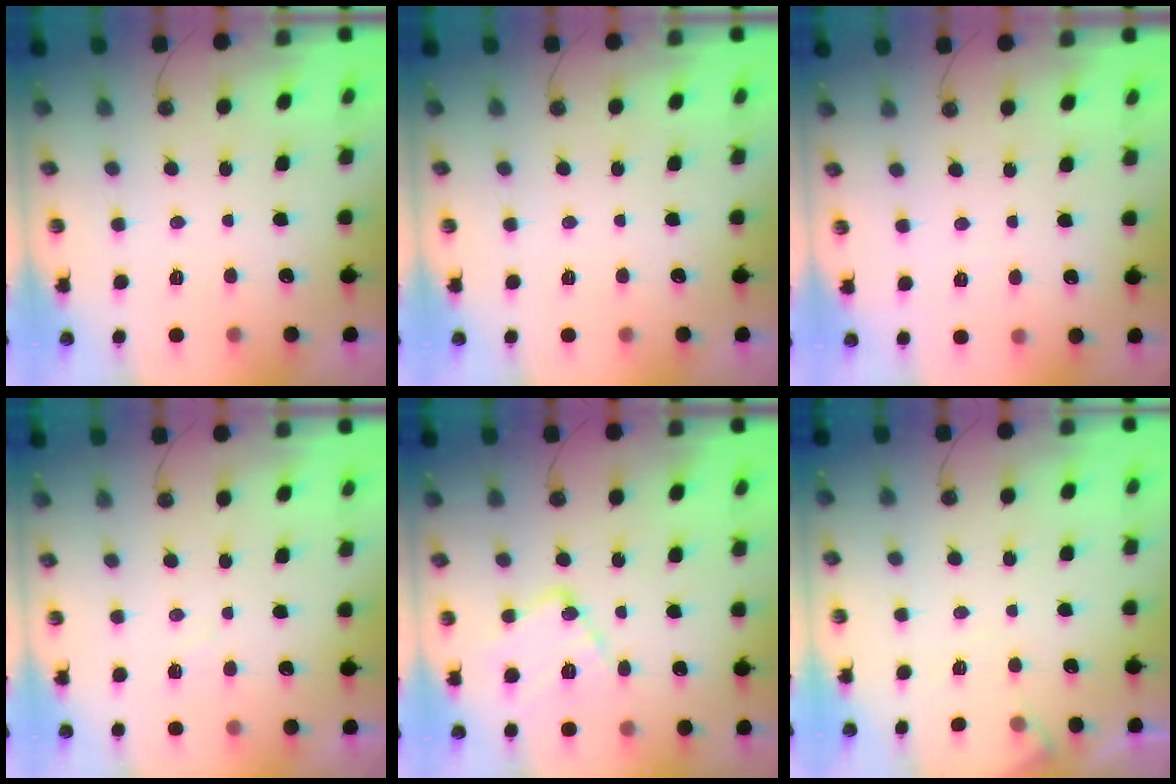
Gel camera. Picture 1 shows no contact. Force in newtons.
{"total": 0.0}
{"total": 3.0, "press": 3.0, "slide": 0.5}
{"total": 5.5, "press": 5.5, "slide": 0.7}
{"total": 12.1, "press": 12.1, "slide": 0.8}
{"total": 4.3, "press": 4.3, "slide": 0.7}